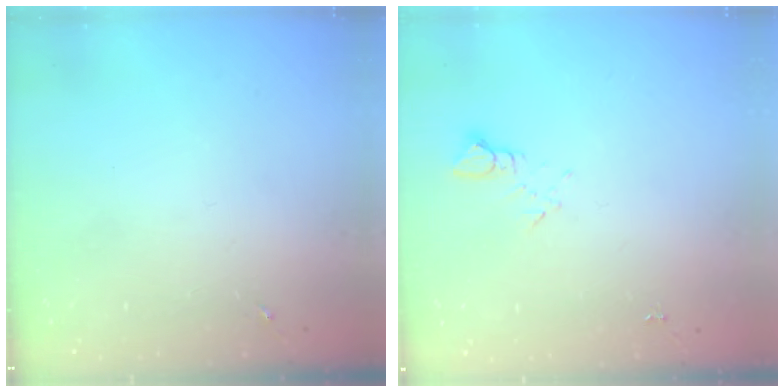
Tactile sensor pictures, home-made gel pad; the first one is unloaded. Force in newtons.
{"total": 2.7, "press": 2.7, "slide": 0.2}